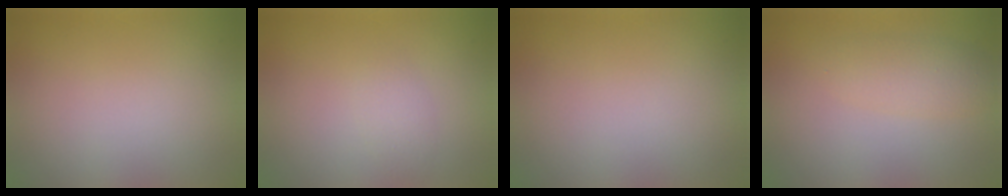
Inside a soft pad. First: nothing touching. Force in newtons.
{"total": 1.4, "press": 1.4, "slide": 0.1}
{"total": 0.0}
{"total": 2.4, "press": 2.4, "slide": 0.2}